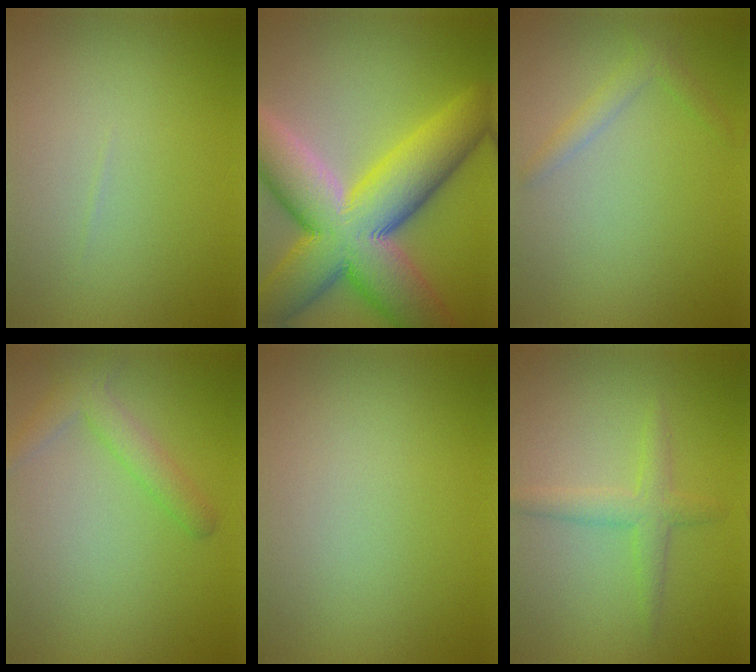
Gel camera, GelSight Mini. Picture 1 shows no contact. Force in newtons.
{"total": 15.1, "press": 15.1, "slide": 1.0}
{"total": 1.5, "press": 1.5, "slide": 0.1}
{"total": 2.3, "press": 2.3, "slide": 0.2}
{"total": 0.0}
{"total": 2.3, "press": 2.3, "slide": 0.2}